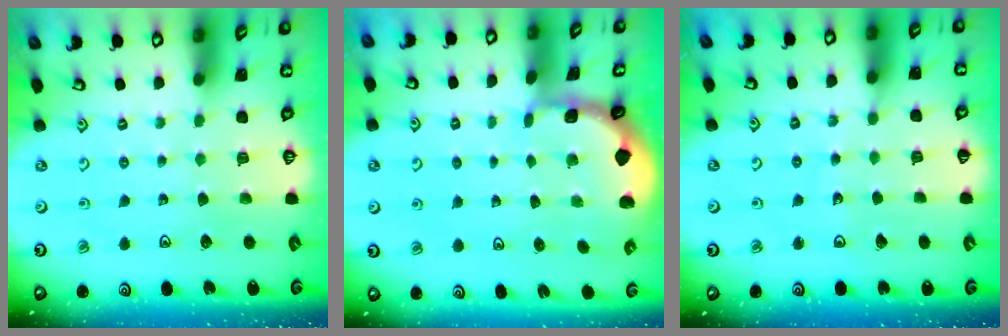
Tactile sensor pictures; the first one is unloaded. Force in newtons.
{"total": 0.8, "press": 0.7, "slide": 0.2}
{"total": 3.0, "press": 3.0, "slide": 0.2}